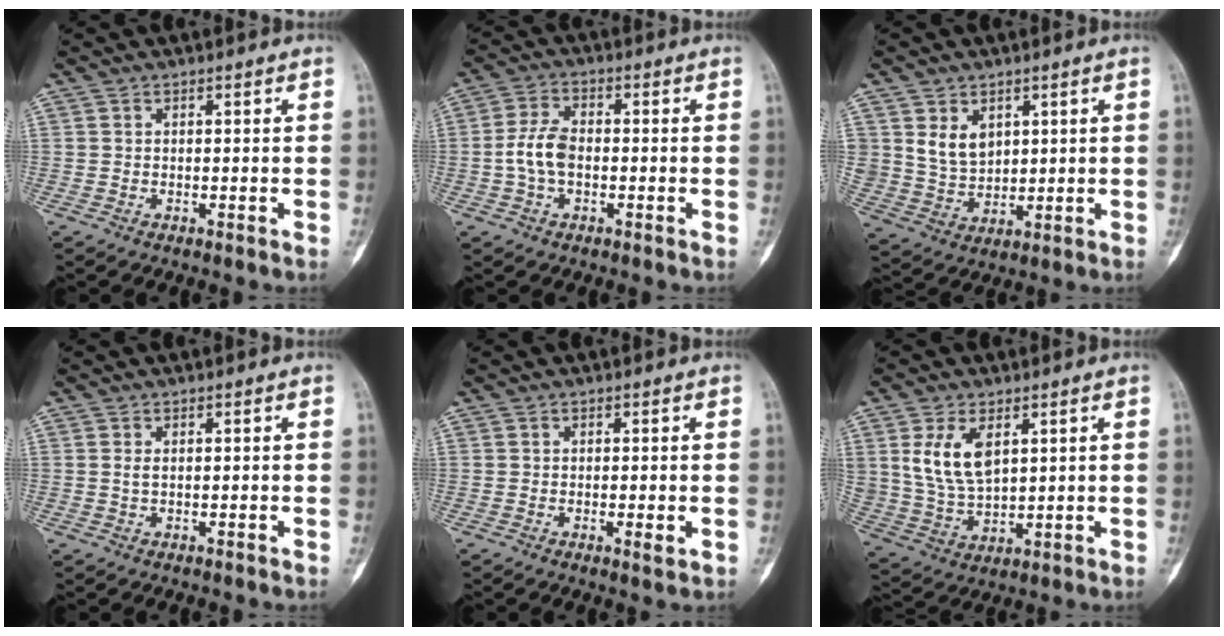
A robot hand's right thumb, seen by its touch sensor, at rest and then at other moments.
{"total": 6.4, "force": [-1.0, 3.8, 5.1], "torque": [-0.109, 0.018, -0.024]}
{"total": 6.7, "force": [2.7, 5.0, 3.7], "torque": [-0.044, -0.023, 0.061]}
{"total": 0.8, "force": [0.1, 0.4, 0.7], "torque": [-0.013, -0.001, 0.001]}
{"total": 2.0, "force": [-0.4, 0.6, 1.9], "torque": [-0.032, -0.006, -0.006]}
{"total": 9.9, "force": [3.5, 5.6, 7.4], "torque": [-0.133, -0.012, 0.080]}